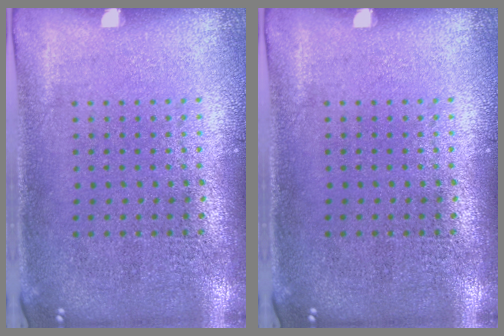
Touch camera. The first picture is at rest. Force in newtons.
{"total": 0.0}